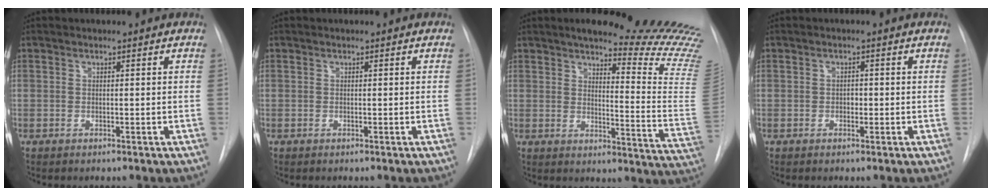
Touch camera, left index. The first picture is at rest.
{"total": 0.0}
{"total": 21.0, "force": [18.3, 0.1, 10.4], "torque": [-0.125, -0.132, 0.205]}
{"total": 1.5, "force": [-1.3, 0.6, 0.5], "torque": [-0.005, -0.003, -0.020]}